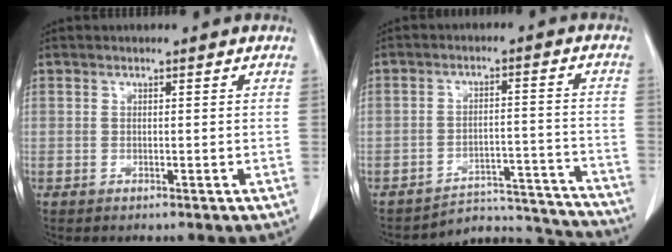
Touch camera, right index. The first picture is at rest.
{"total": 13.0, "force": [-12.9, 1.9, -1.1], "torque": [0.042, 0.052, -0.166]}